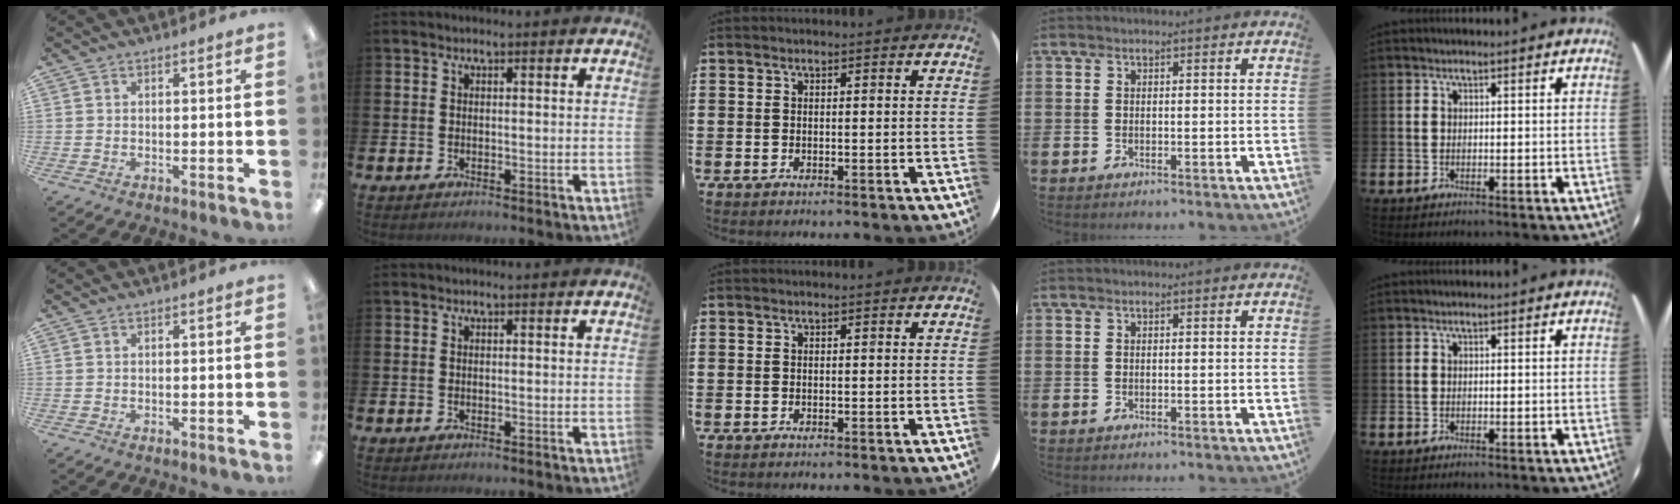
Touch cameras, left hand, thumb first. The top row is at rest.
{}